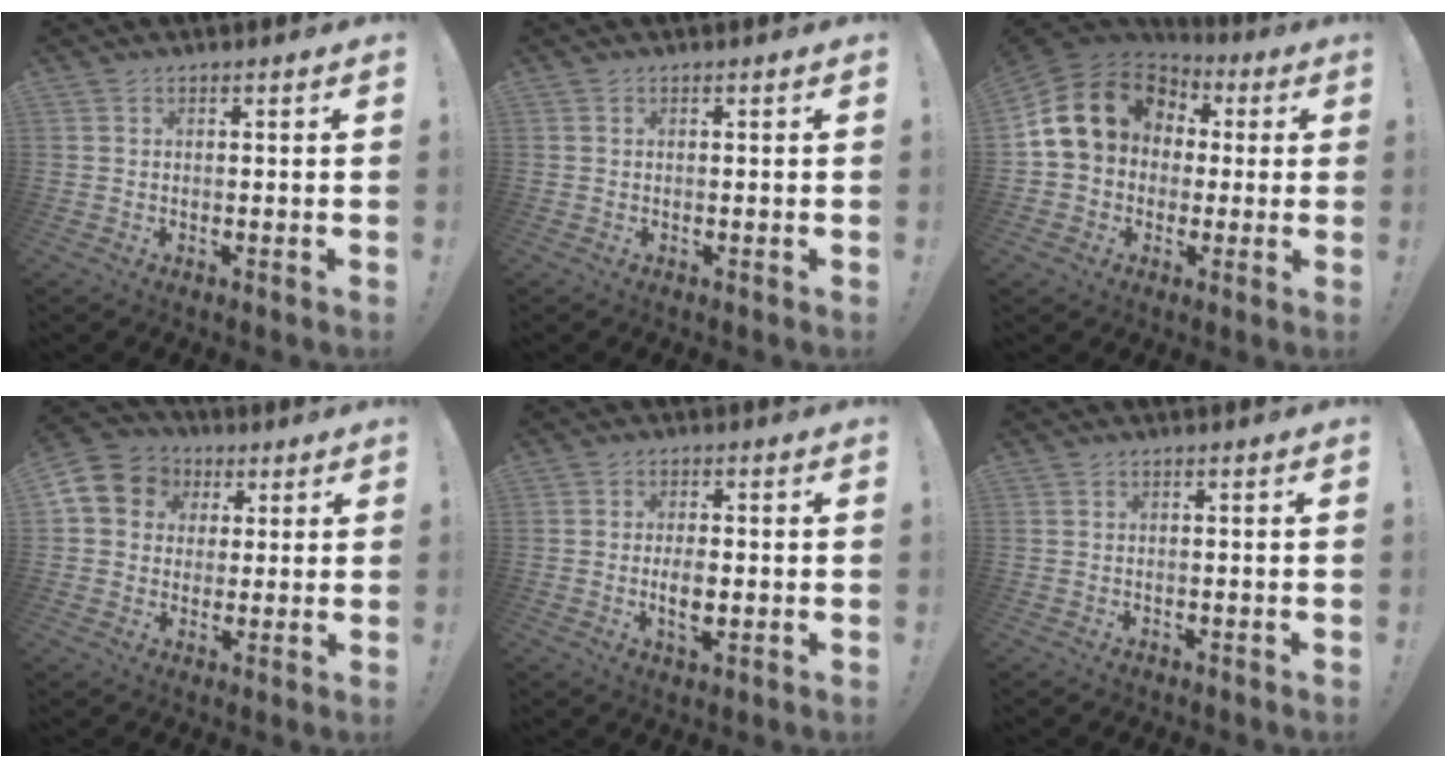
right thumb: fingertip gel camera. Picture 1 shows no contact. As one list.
[{"total": 0.0}, {"total": 17.0, "force": [4.4, 13.3, 9.5], "torque": [-0.159, -0.003, 0.091]}, {"total": 9.4, "force": [2.6, 8.3, 3.6], "torque": [-0.051, 0.001, 0.054]}, {"total": 5.3, "force": [-0.9, 2.3, 4.7], "torque": [-0.080, -0.003, -0.019]}, {"total": 0.6, "force": [-0.4, 0.4, 0.3], "torque": [-0.004, -0.001, -0.006]}]